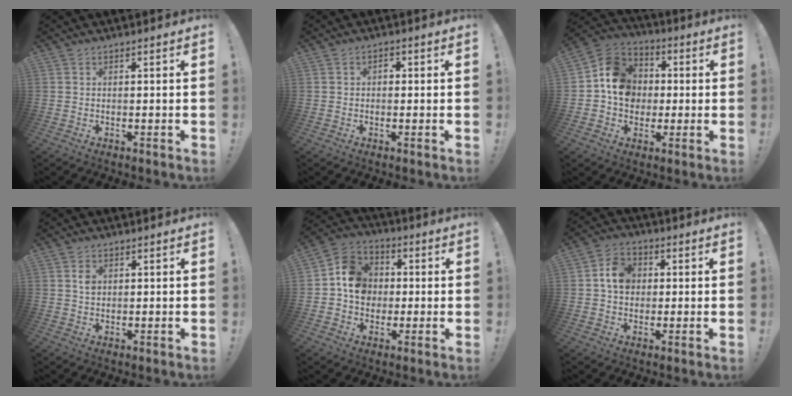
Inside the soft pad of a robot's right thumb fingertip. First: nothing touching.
{"total": 1.6, "force": [-0.3, 1.3, 0.9], "torque": [-0.018, 0.004, -0.008]}
{"total": 13.9, "force": [0.7, 12.2, 6.6], "torque": [-0.094, 0.018, 0.021]}
{"total": 2.3, "force": [0.5, 1.7, 1.5], "torque": [-0.013, -0.004, 0.004]}
{"total": 11.9, "force": [0.4, 10.6, 5.5], "torque": [-0.075, 0.014, 0.014]}
{"total": 8.4, "force": [1.0, 6.8, 4.8], "torque": [-0.074, 0.015, 0.022]}